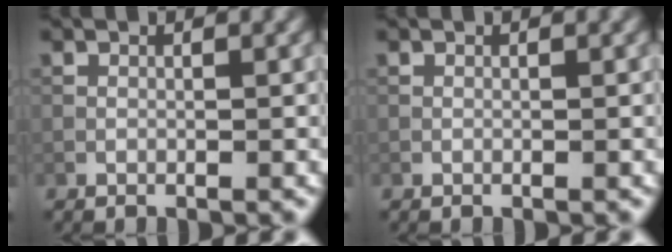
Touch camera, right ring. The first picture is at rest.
{"total": 0.0}